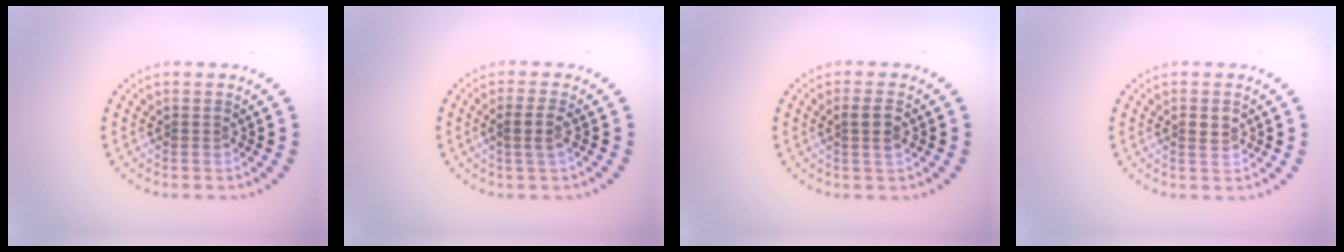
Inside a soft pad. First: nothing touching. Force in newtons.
{"total": 1.7, "press": 1.4, "slide": 1.0}
{"total": 1.7, "press": 1.6, "slide": 0.6}
{"total": 1.2, "press": 1.2, "slide": 0.1}